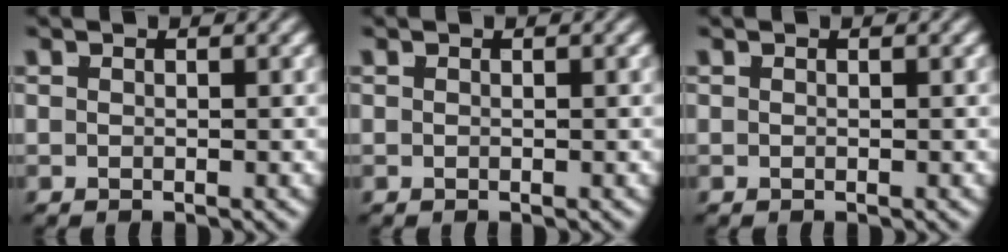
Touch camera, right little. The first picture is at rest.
{"total": 0.0}
{"total": 0.0}